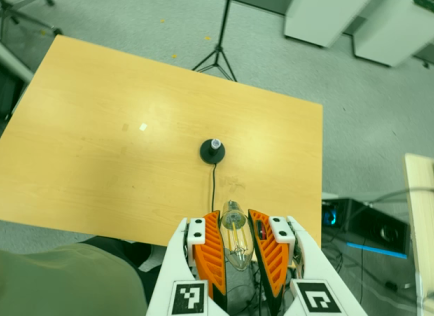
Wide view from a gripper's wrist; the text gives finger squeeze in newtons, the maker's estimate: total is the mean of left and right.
{"total": 22.3, "left": 23.6, "right": 21.0}